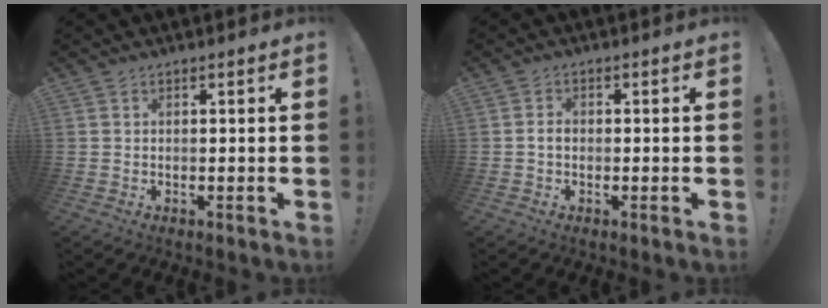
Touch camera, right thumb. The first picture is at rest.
{"total": 1.9, "force": [-0.6, 1.3, 1.2], "torque": [-0.021, 0.007, -0.011]}